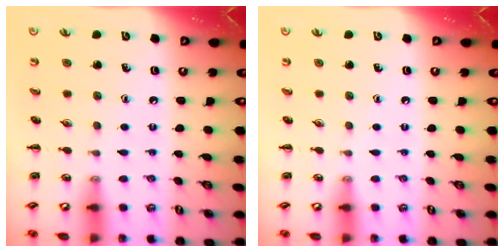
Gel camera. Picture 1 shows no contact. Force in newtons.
{"total": 0.0}